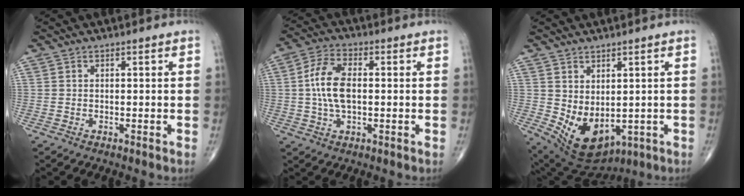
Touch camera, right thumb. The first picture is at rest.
{"total": 9.1, "force": [0.3, 4.6, 7.8], "torque": [-0.160, 0.012, 0.002]}
{"total": 10.5, "force": [-0.4, 6.3, 8.4], "torque": [-0.128, -0.014, 0.028]}